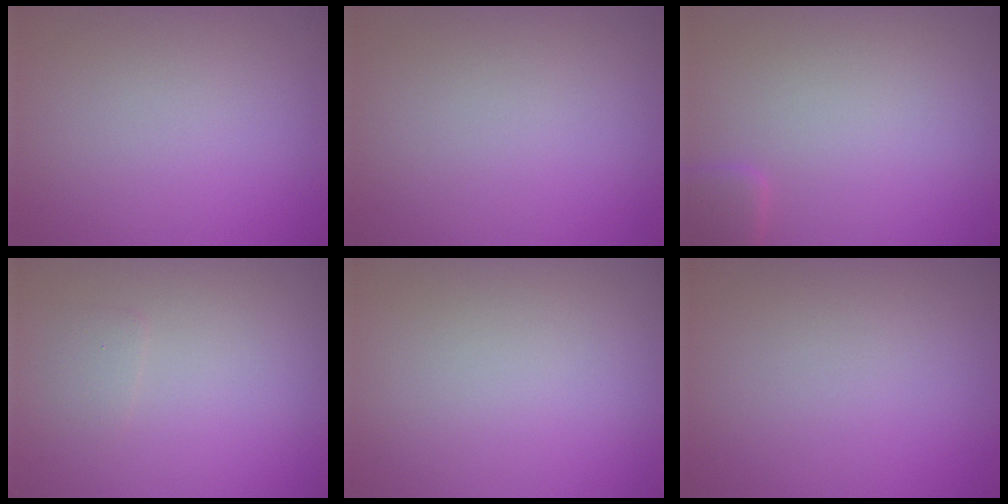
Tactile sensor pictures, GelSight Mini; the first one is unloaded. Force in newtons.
{"total": 0.0}
{"total": 1.6, "press": 1.6, "slide": 0.1}
{"total": 0.8, "press": 0.8, "slide": 0.0}
{"total": 0.0}
{"total": 0.0}